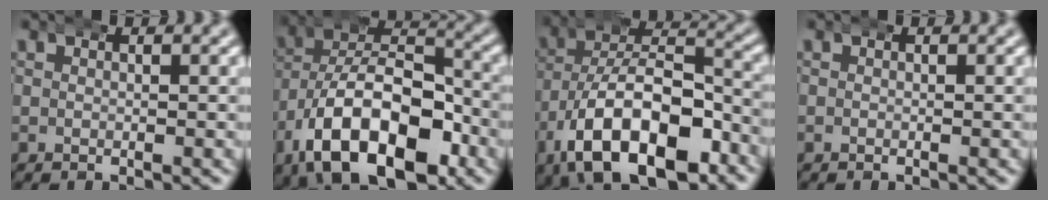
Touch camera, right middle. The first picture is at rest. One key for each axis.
{"total": 14.3, "fx": -4.6, "fy": 9.5, "fz": 9.5, "tx": -0.189, "ty": -0.045, "tz": -0.058}
{"total": 13.2, "fx": -5.7, "fy": 8.0, "fz": 8.8, "tx": -0.174, "ty": -0.046, "tz": -0.070}
{"total": 0.0}